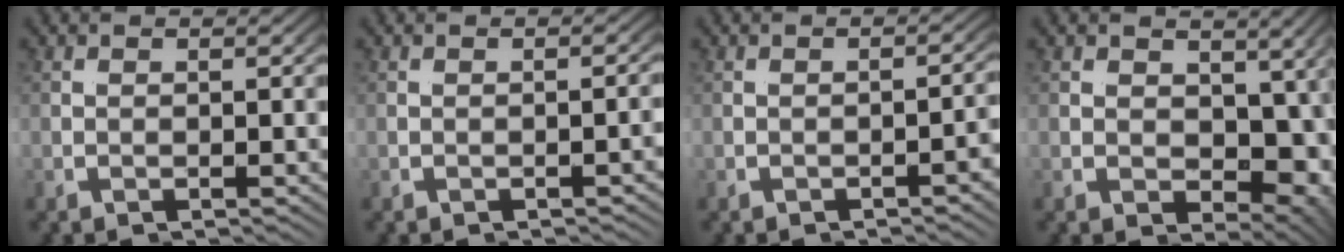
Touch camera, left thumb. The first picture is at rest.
{"total": 0.8, "force": [-0.1, -0.7, -0.2], "torque": [-0.003, 0.004, -0.004]}
{"total": 1.1, "force": [-0.5, -1.0, 0.3], "torque": [-0.014, 0.008, -0.008]}
{"total": 7.9, "force": [0.7, 5.1, 5.9], "torque": [-0.083, -0.009, 0.020]}